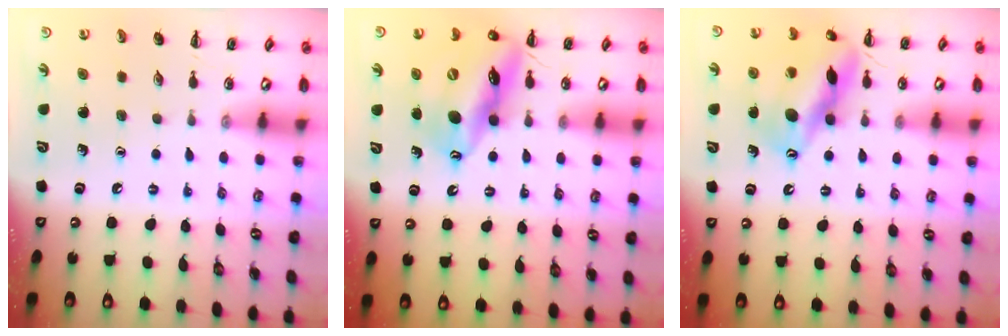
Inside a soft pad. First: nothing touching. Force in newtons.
{"total": 17.5, "press": 17.1, "slide": 4.0}
{"total": 16.2, "press": 16.0, "slide": 2.5}